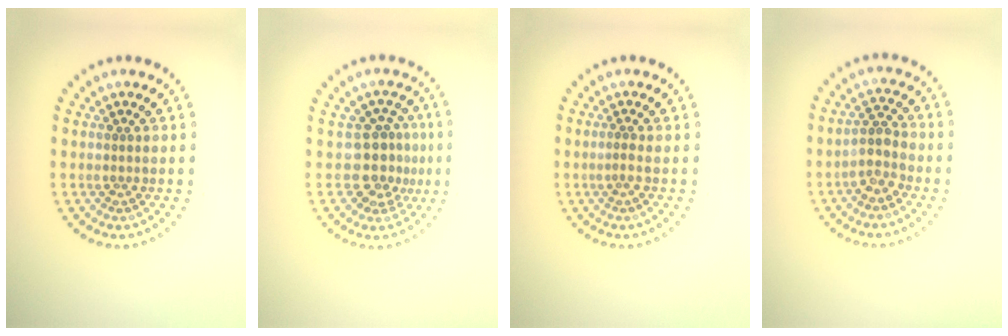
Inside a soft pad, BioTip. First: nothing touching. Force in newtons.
{"total": 3.4, "press": 2.6, "slide": 2.2}
{"total": 0.7, "press": 0.3, "slide": 0.6}
{"total": 2.3, "press": 2.0, "slide": 1.2}